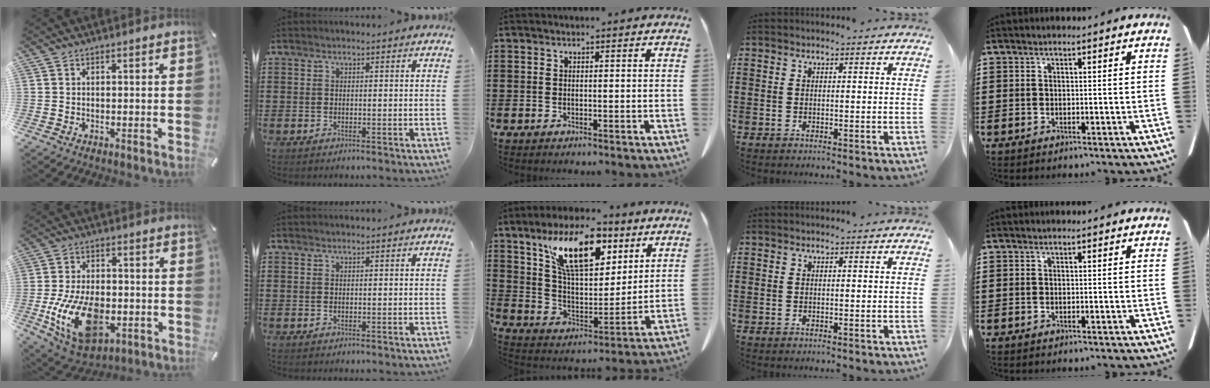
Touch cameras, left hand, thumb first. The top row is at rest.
{"thumb": {"total": 17.7, "force": [-4.0, 10.9, 13.3], "torque": [-0.262, 0.000, -0.064]}, "middle": {"total": 14.1, "force": [7.9, 6.1, 10.0], "torque": [-0.197, -0.006, 0.141]}}